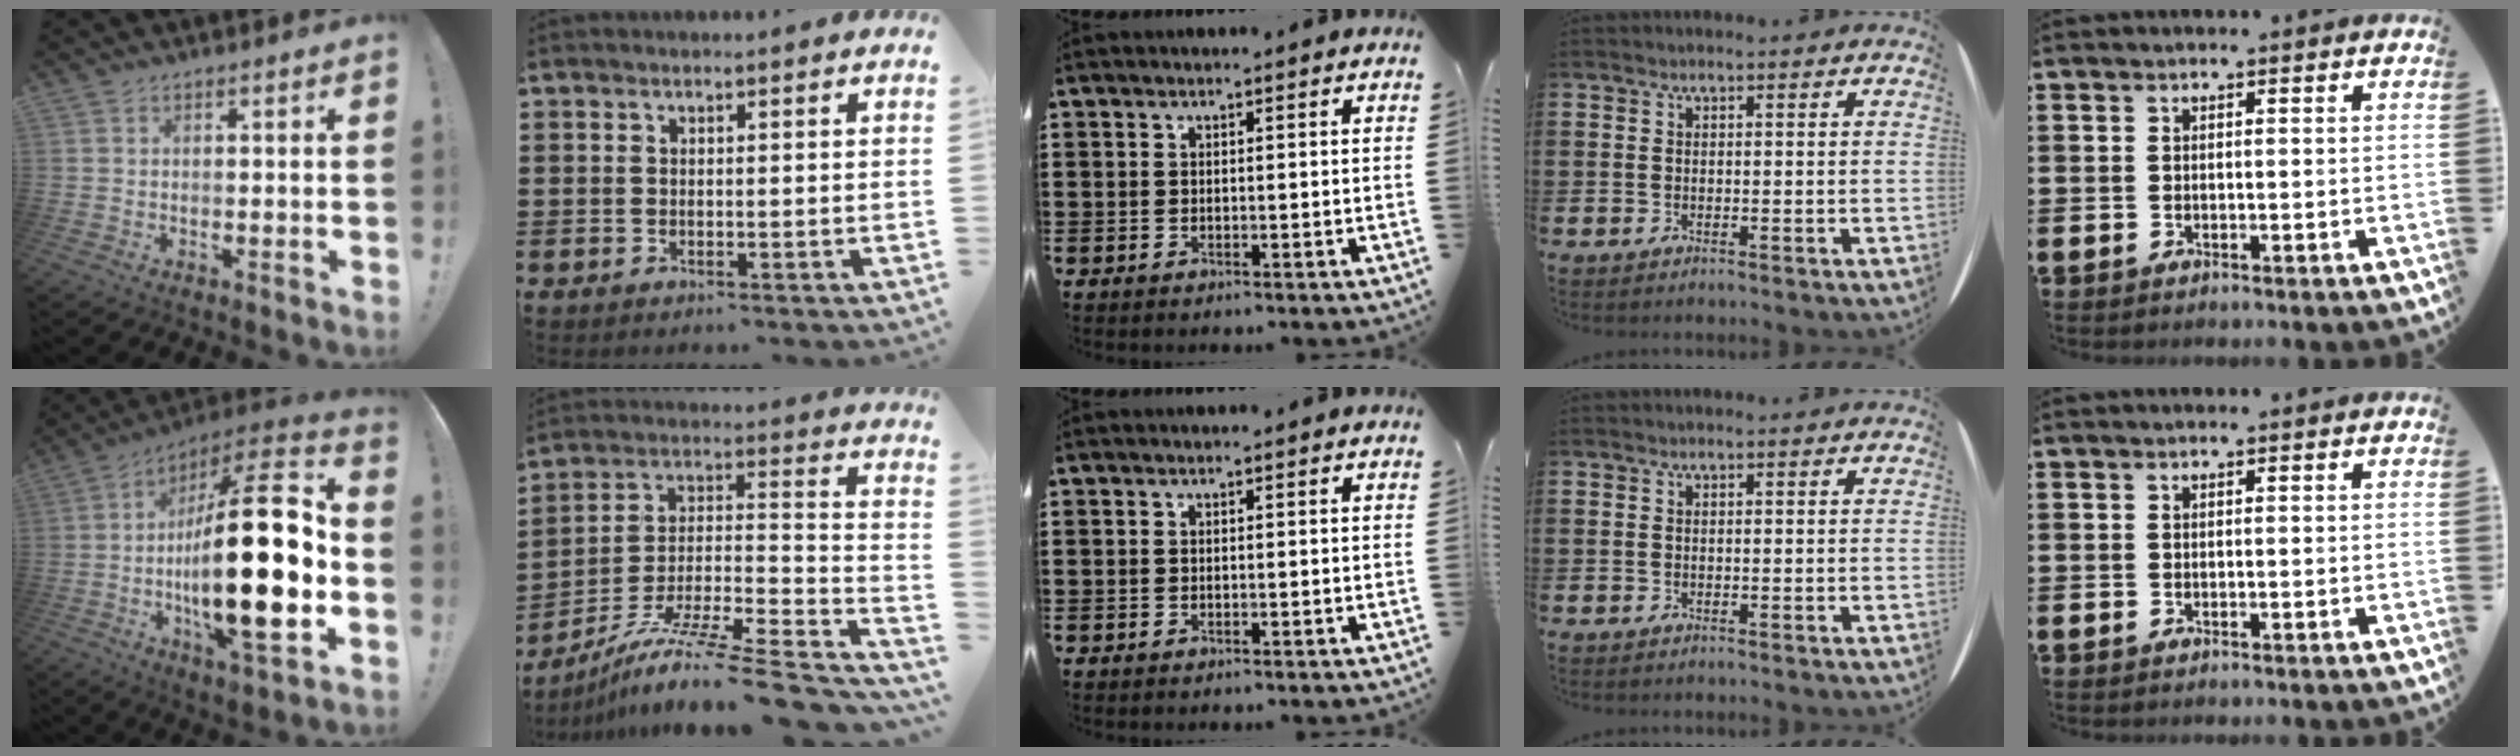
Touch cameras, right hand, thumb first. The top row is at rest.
{"thumb": {"total": 30.7, "force": [-3.7, 9.5, 29.0], "torque": [-0.494, 0.010, -0.065]}, "index": {"total": 11.9, "force": [-9.0, 0.8, 7.8], "torque": [-0.132, 0.004, -0.168]}}